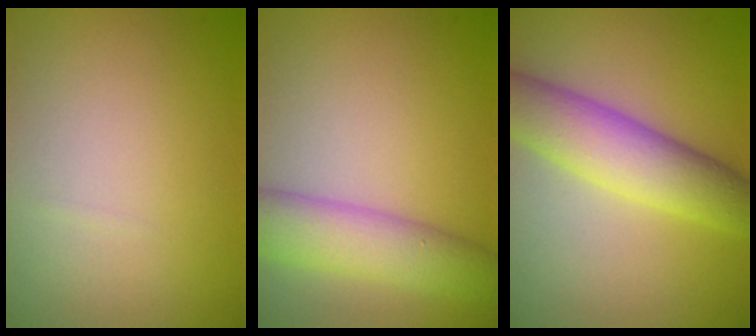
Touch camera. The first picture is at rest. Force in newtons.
{"total": 5.7, "press": 5.7, "slide": 0.2}
{"total": 6.4, "press": 6.4, "slide": 0.2}